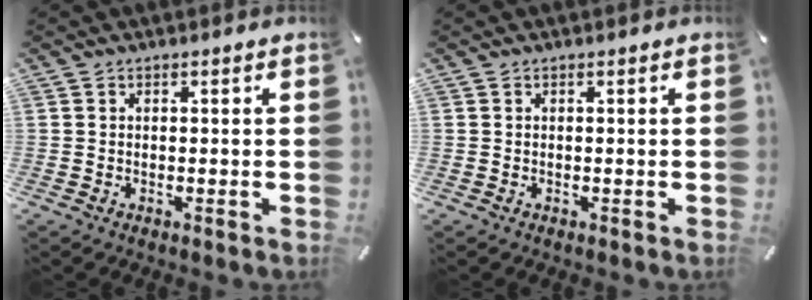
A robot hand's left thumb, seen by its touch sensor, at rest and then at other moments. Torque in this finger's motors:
{"motor_torque": [0.00, 0.00, 0.00, 0.00, 0.00]}